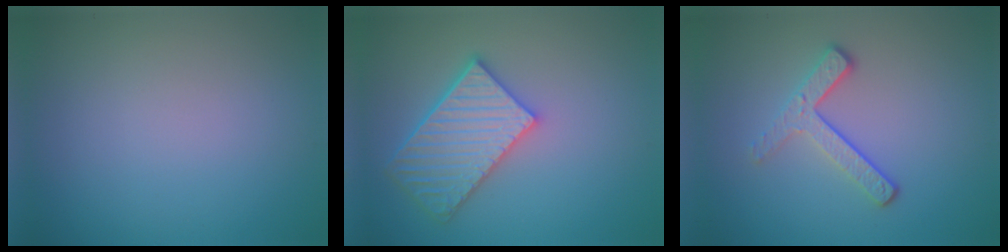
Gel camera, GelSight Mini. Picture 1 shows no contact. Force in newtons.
{"total": 5.2, "press": 4.6, "slide": 2.4}
{"total": 3.0, "press": 2.3, "slide": 2.0}